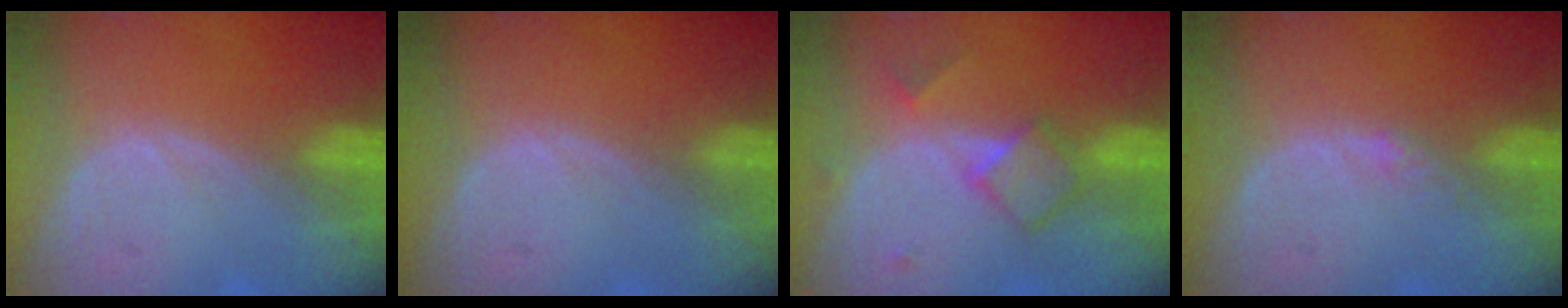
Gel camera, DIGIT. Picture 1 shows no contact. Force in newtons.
{"total": 0.0}
{"total": 4.9, "press": 4.7, "slide": 1.3}
{"total": 1.4, "press": 1.1, "slide": 0.8}